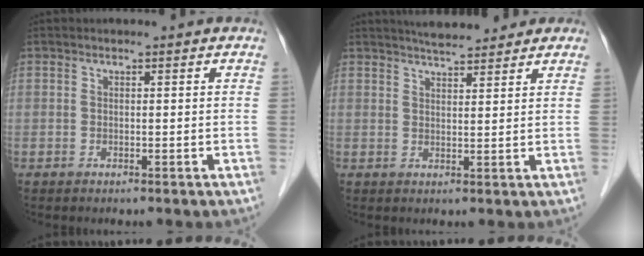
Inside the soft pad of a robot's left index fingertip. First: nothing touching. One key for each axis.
{"total": 6.7, "fx": 6.0, "fy": 1.1, "fz": 2.7, "tx": -0.042, "ty": 0.018, "tz": 0.089}